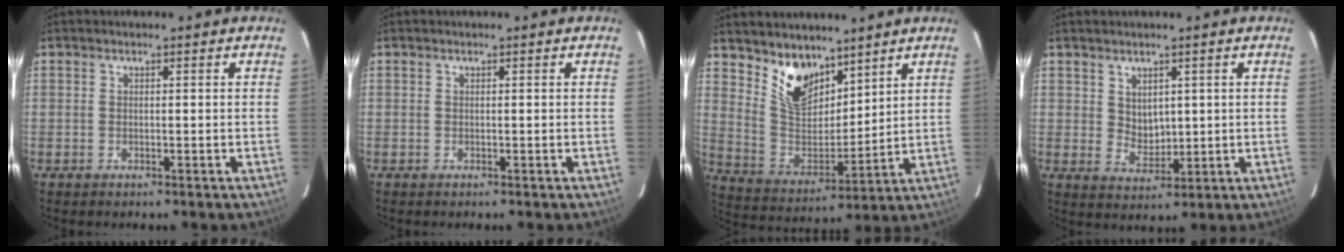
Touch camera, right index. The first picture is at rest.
{"total": 0.0}
{"total": 11.4, "force": [8.2, 5.9, 5.3], "torque": [-0.105, 0.001, 0.164]}
{"total": 4.0, "force": [1.8, 3.0, 1.9], "torque": [-0.027, -0.004, 0.042]}